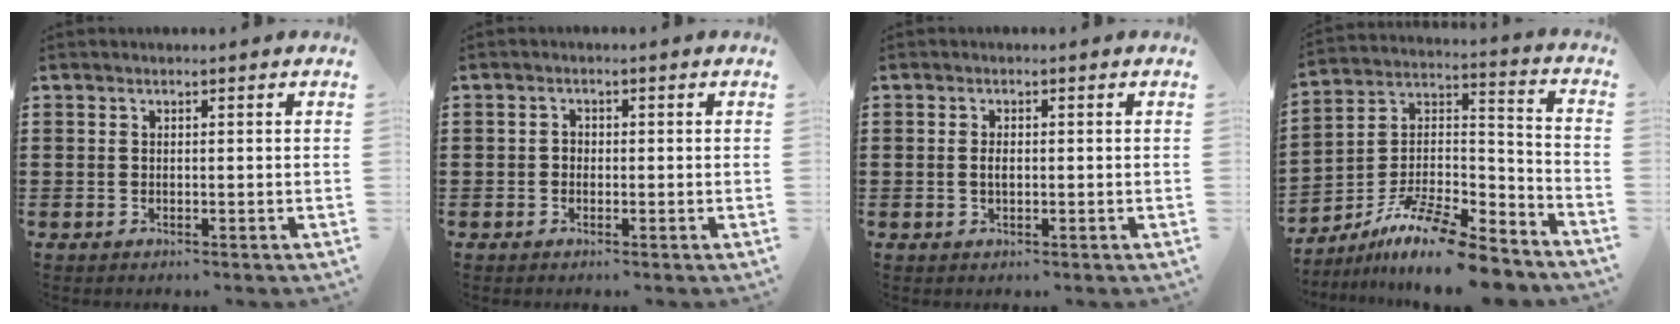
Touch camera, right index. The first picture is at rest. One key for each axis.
{"total": 1.0, "fx": -0.5, "fy": 0.8, "fz": 0.4, "tx": -0.010, "ty": 0.000, "tz": -0.011}
{"total": 1.5, "fx": -0.1, "fy": 0.7, "fz": 1.3, "tx": -0.026, "ty": 0.003, "tz": -0.002}
{"total": 11.8, "fx": -9.4, "fy": 2.7, "fz": 6.5, "tx": -0.119, "ty": 0.023, "tz": -0.183}